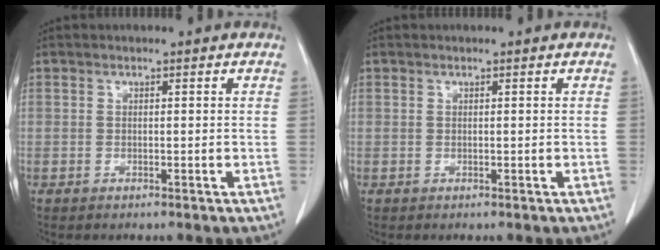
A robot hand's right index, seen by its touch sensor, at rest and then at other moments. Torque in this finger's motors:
{"motor_torque": [0.00, 0.00, 0.00, 0.00]}